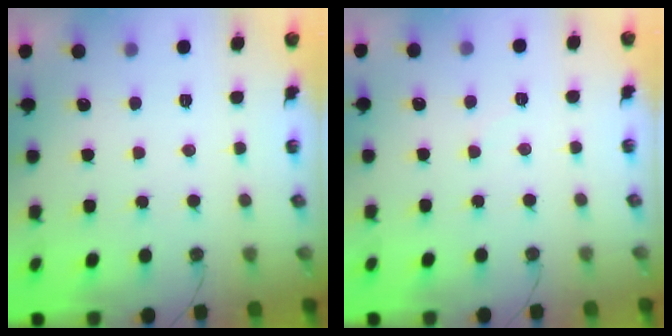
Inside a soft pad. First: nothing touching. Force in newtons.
{"total": 4.8, "press": 4.8, "slide": 0.6}